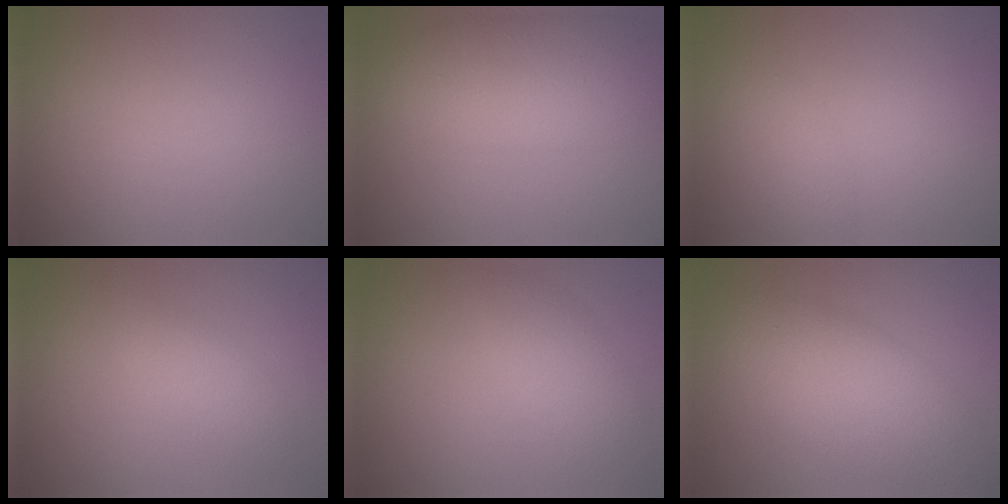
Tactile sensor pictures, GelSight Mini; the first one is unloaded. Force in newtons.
{"total": 7.2, "press": 7.2, "slide": 0.3}
{"total": 1.7, "press": 1.7, "slide": 0.0}
{"total": 2.1, "press": 2.1, "slide": 0.0}
{"total": 3.0, "press": 3.0, "slide": 0.1}
{"total": 7.3, "press": 7.2, "slide": 0.4}